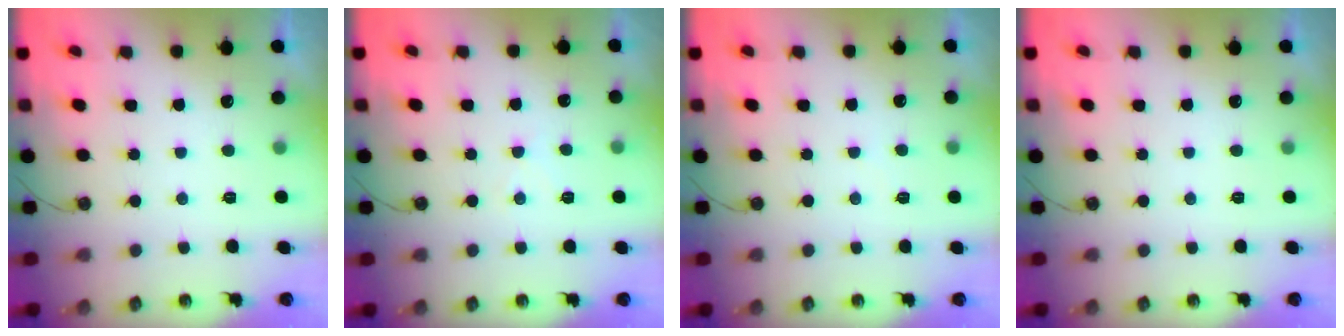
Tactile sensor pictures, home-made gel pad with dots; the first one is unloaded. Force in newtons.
{"total": 3.7, "press": 3.7, "slide": 0.6}
{"total": 2.0, "press": 2.0, "slide": 0.3}
{"total": 0.0}